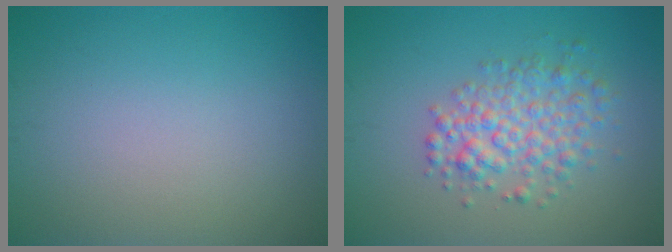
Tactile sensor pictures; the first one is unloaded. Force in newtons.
{"total": 4.0, "press": 4.0, "slide": 0.1}